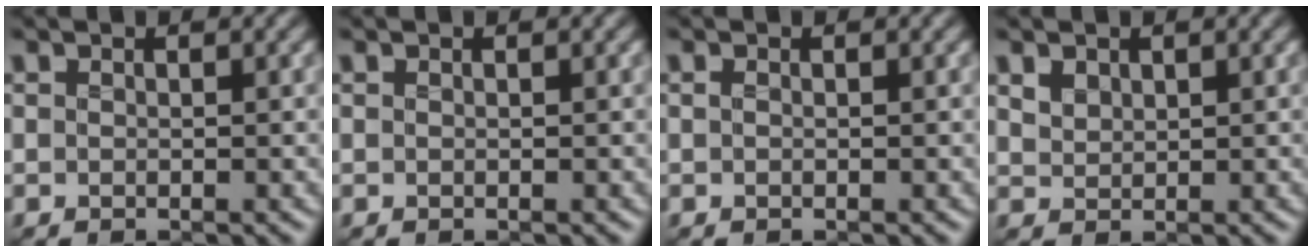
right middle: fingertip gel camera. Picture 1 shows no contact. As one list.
[{"total": 0.0}, {"total": 0.0}, {"total": 1.4, "force": [0.8, 1.0, 0.5], "torque": [-0.019, -0.003, 0.016]}]